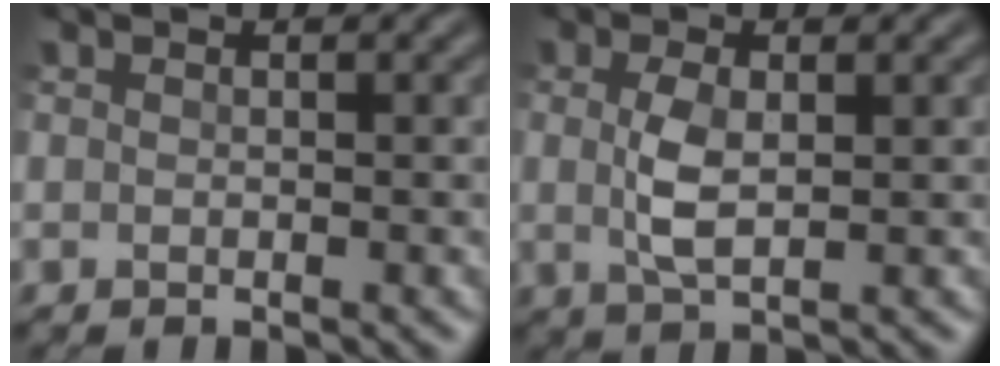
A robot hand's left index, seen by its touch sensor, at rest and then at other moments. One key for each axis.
{"total": 3.0, "fx": 0.1, "fy": 1.2, "fz": 2.7, "tx": -0.061, "ty": 0.002, "tz": 0.004}